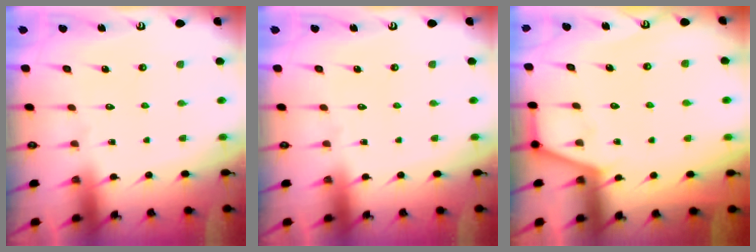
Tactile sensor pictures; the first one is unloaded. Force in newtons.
{"total": 0.0}
{"total": 5.8, "press": 5.8, "slide": 0.3}